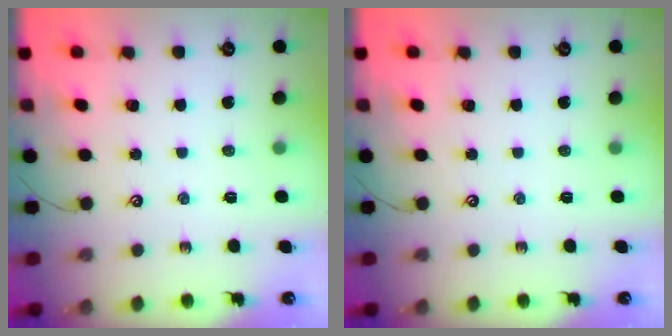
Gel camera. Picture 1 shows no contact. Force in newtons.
{"total": 0.0}